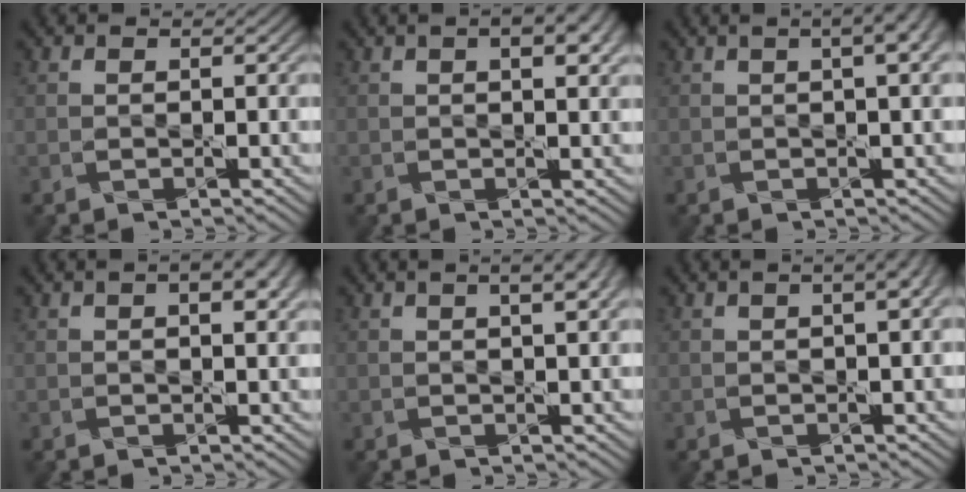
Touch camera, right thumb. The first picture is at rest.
{"total": 4.9, "force": [2.1, 1.7, 4.1], "torque": [-0.056, -0.001, 0.024]}
{"total": 5.4, "force": [1.9, 1.8, 4.8], "torque": [-0.049, 0.017, 0.007]}
{"total": 4.3, "force": [1.8, 1.5, 3.5], "torque": [-0.052, 0.000, 0.020]}
{"total": 4.3, "force": [1.8, 1.3, 3.7], "torque": [-0.043, 0.009, 0.006]}
{"total": 3.8, "force": [1.3, 1.4, 3.3], "torque": [-0.037, 0.016, -0.002]}